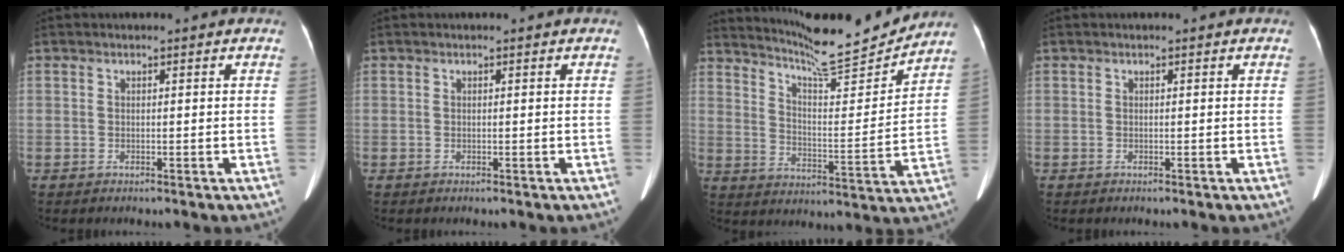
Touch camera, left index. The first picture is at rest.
{"total": 0.0}
{"total": 14.5, "force": [13.8, -0.1, 4.6], "torque": [-0.083, -0.030, 0.208]}
{"total": 0.0}